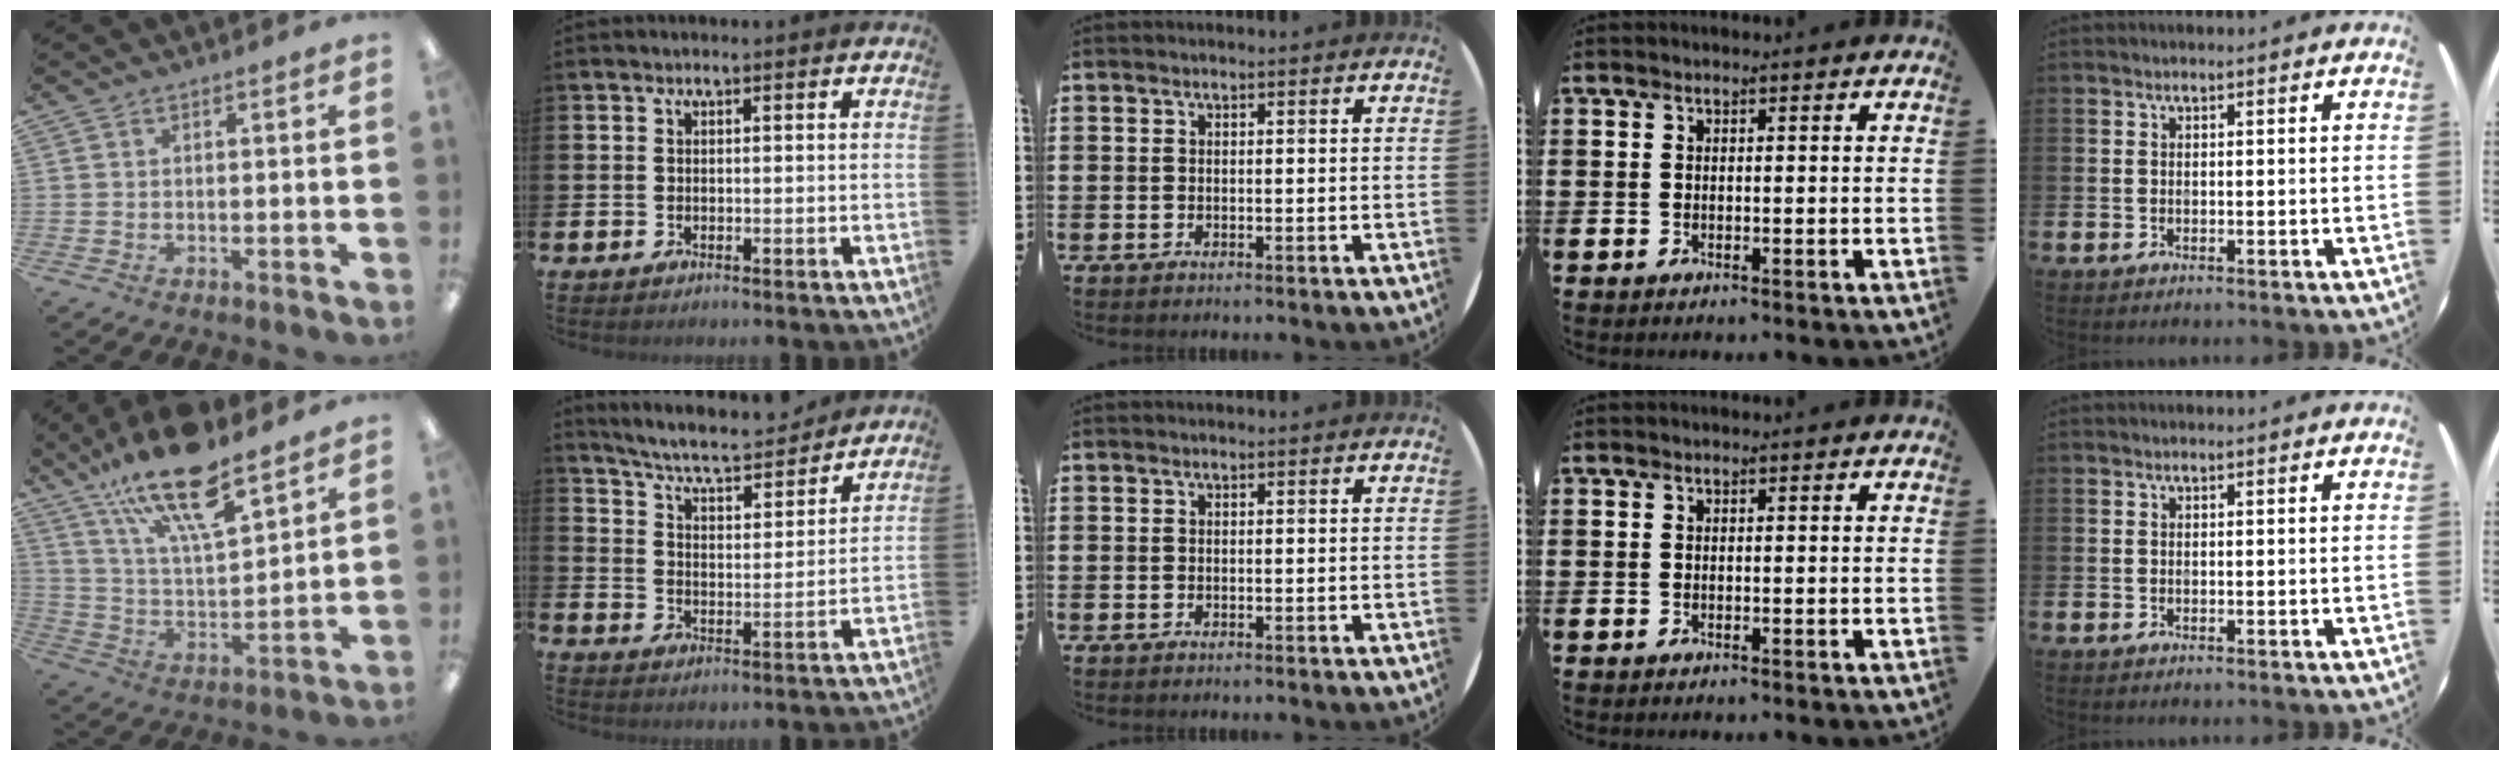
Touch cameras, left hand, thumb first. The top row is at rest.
{"thumb": {"total": 19.7, "force": [13.8, 6.1, 12.6], "torque": [-0.227, -0.076, 0.237]}, "index": {"total": 6.8, "force": [6.4, 0.9, 2.0], "torque": [-0.070, -0.047, 0.108]}}